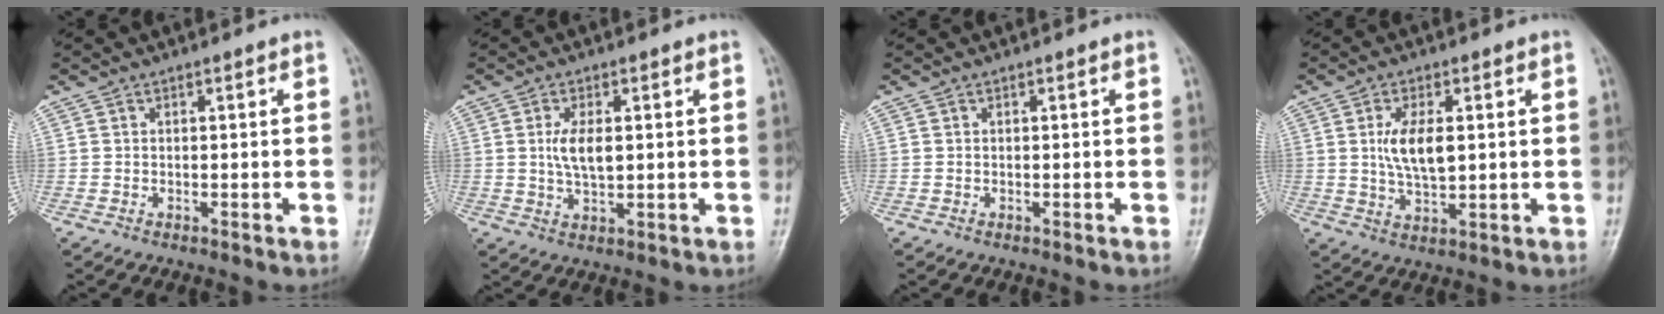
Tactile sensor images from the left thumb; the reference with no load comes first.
{"total": 5.4, "force": [0.8, 2.6, 4.7], "torque": [-0.090, -0.007, 0.015]}
{"total": 0.0}
{"total": 7.6, "force": [1.2, 3.6, 6.6], "torque": [-0.123, -0.009, 0.023]}